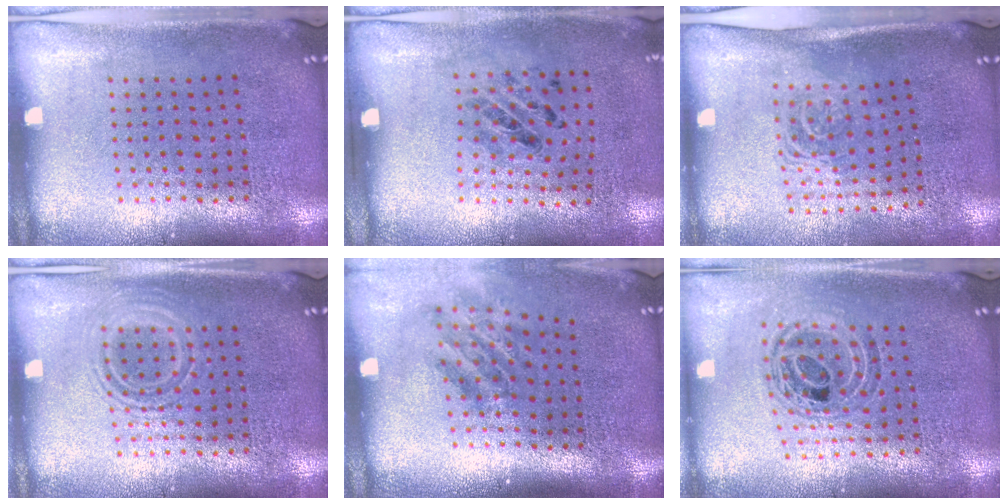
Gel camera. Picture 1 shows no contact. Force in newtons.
{"total": 1.3, "press": 0.6, "slide": 1.2}
{"total": 1.6, "press": 1.2, "slide": 1.0}
{"total": 1.1, "press": 1.1, "slide": 0.2}
{"total": 1.9, "press": 1.2, "slide": 1.4}
{"total": 0.9, "press": 0.9, "slide": 0.2}